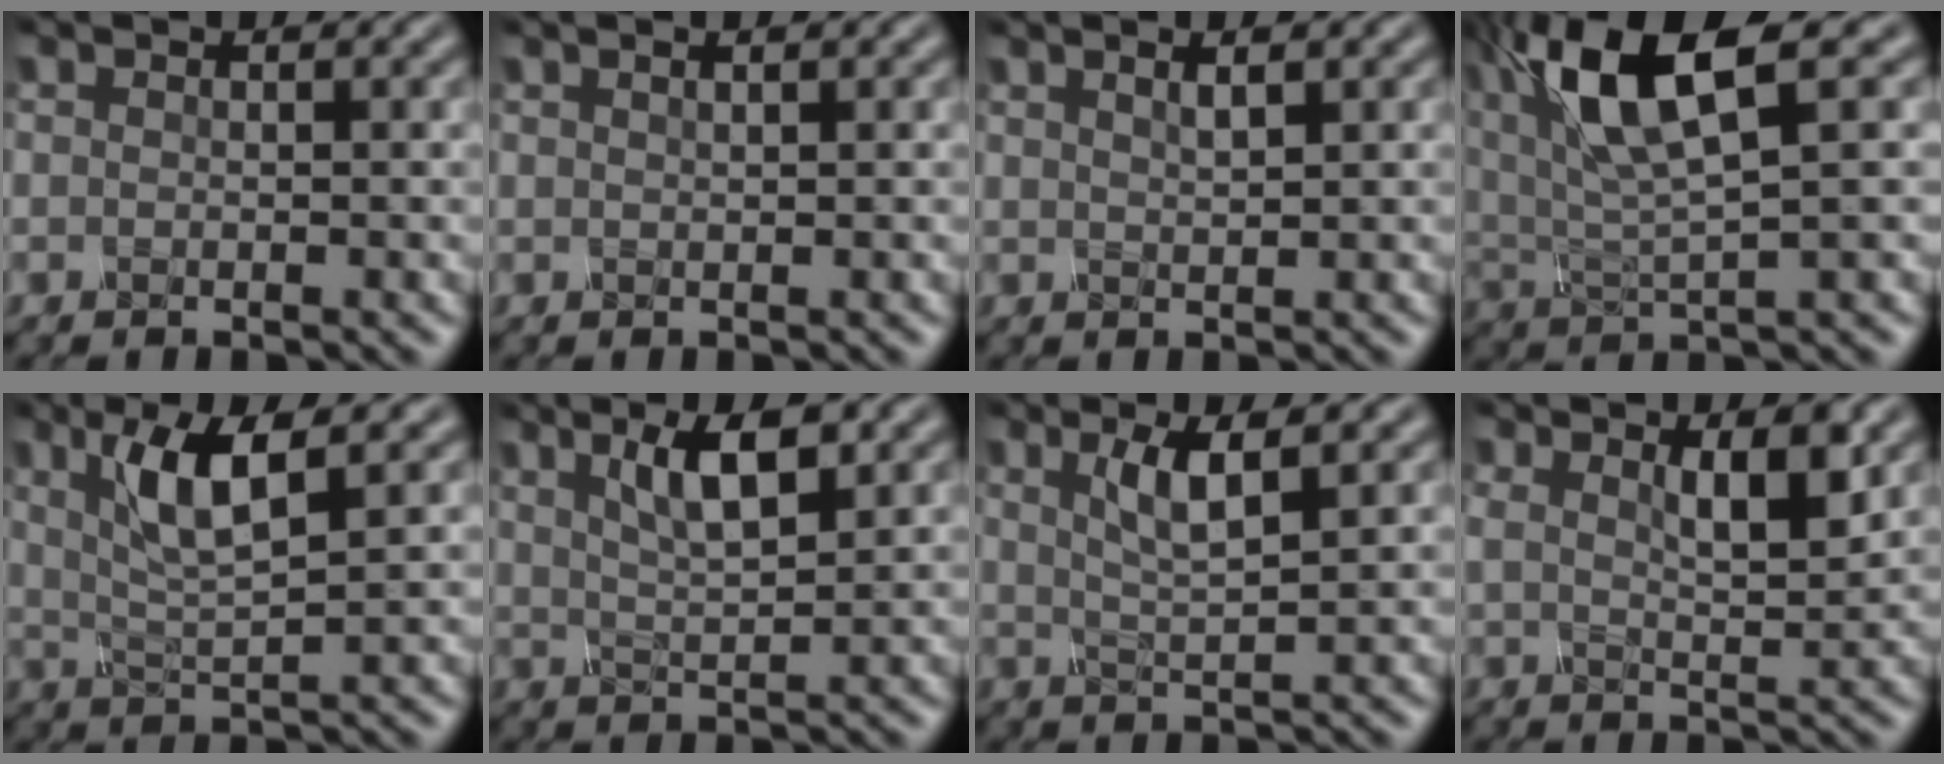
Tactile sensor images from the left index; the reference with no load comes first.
{"total": 1.5, "force": [1.0, 0.5, 1.0], "torque": [-0.005, -0.004, 0.007]}
{"total": 2.2, "force": [1.3, 0.7, 1.6], "torque": [-0.011, 0.005, 0.010]}
{"total": 10.9, "force": [5.0, 3.2, 9.1], "torque": [-0.192, 0.017, 0.094]}
{"total": 5.1, "force": [2.1, 1.1, 4.6], "torque": [-0.090, -0.002, 0.041]}
{"total": 5.3, "force": [2.5, 1.4, 4.4], "torque": [-0.074, 0.002, 0.043]}
{"total": 3.4, "force": [1.5, 0.7, 3.0], "torque": [-0.055, -0.001, 0.030]}
{"total": 3.9, "force": [1.8, 1.1, 3.2], "torque": [-0.057, -0.003, 0.033]}